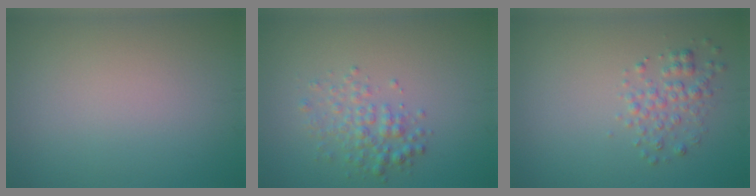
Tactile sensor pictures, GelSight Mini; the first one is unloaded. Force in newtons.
{"total": 2.5, "press": 2.5, "slide": 0.1}
{"total": 2.0, "press": 2.0, "slide": 0.1}